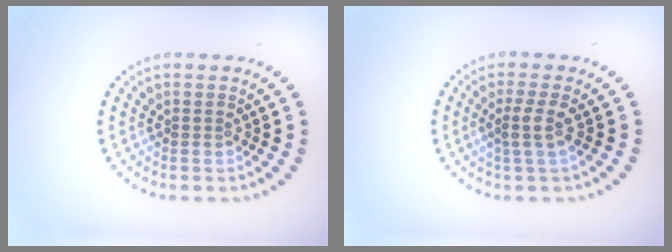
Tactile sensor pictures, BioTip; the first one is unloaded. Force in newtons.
{"total": 2.0, "press": 1.6, "slide": 1.2}